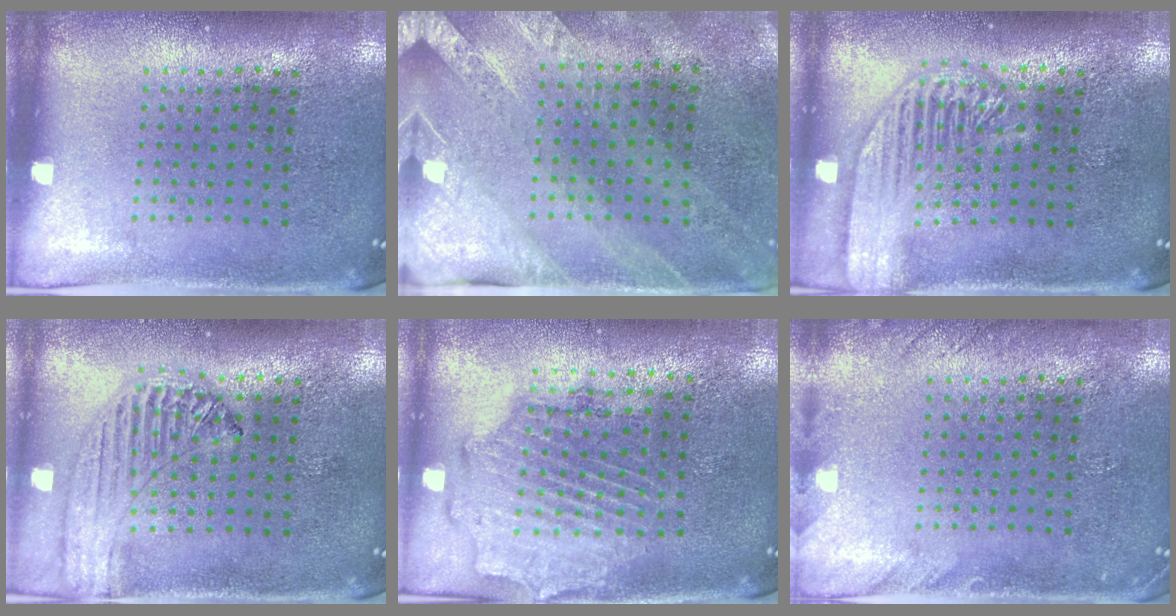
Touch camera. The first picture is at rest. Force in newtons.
{"total": 2.5, "press": 2.1, "slide": 1.3}
{"total": 2.4, "press": 2.4, "slide": 0.3}
{"total": 1.3, "press": 1.3, "slide": 0.1}
{"total": 1.8, "press": 1.6, "slide": 0.9}
{"total": 1.4, "press": 1.4, "slide": 0.1}